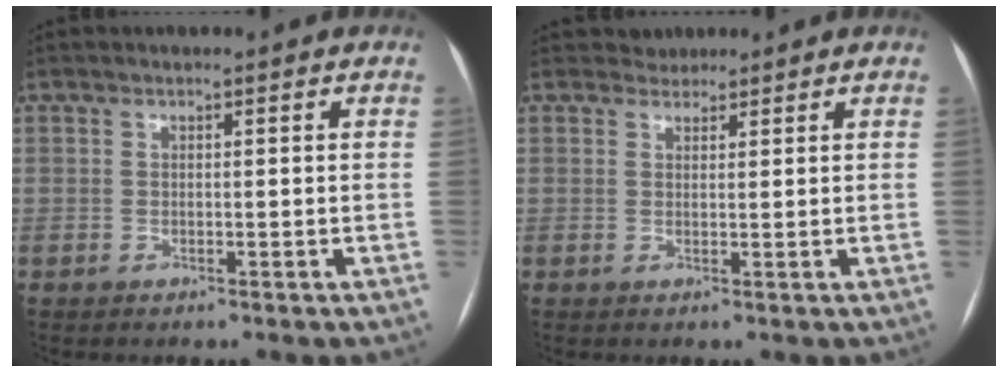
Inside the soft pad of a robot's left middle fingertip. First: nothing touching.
{"total": 1.8, "force": [1.6, 0.8, -0.4], "torque": [0.007, 0.009, 0.023]}